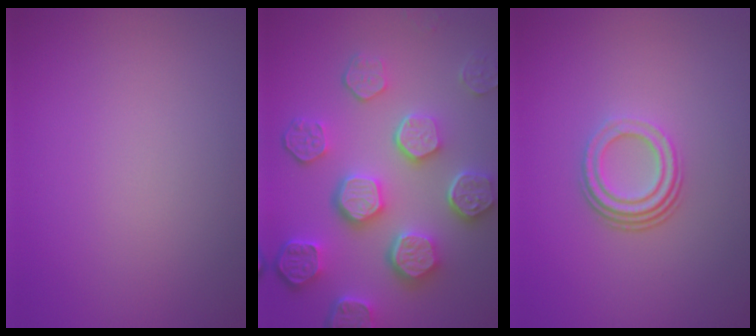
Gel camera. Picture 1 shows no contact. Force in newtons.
{"total": 8.1, "press": 6.2, "slide": 5.3}
{"total": 3.0, "press": 2.1, "slide": 2.1}